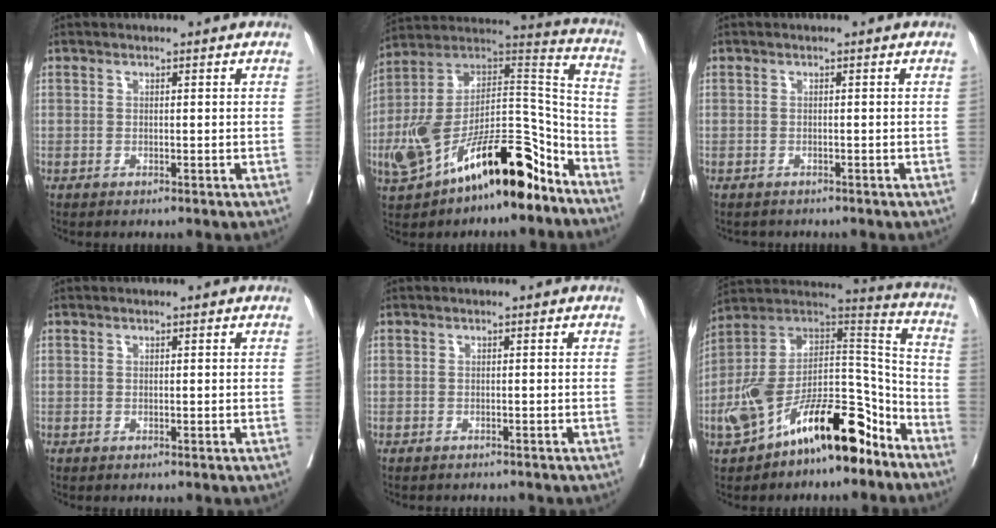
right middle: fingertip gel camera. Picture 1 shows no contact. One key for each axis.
{"total": 22.6, "fx": -13.1, "fy": 7.2, "fz": 17.0, "tx": -0.300, "ty": 0.019, "tz": -0.218}
{"total": 1.5, "fx": -1.4, "fy": 0.6, "fz": 0.0, "tx": -0.014, "ty": -0.005, "tz": -0.022}
{"total": 0.0}
{"total": 3.0, "fx": -2.8, "fy": 0.7, "fz": 0.7, "tx": -0.014, "ty": -0.005, "tz": -0.035}
{"total": 19.8, "fx": -12.1, "fy": 6.8, "fz": 14.2, "tx": -0.261, "ty": 0.033, "tz": -0.207}